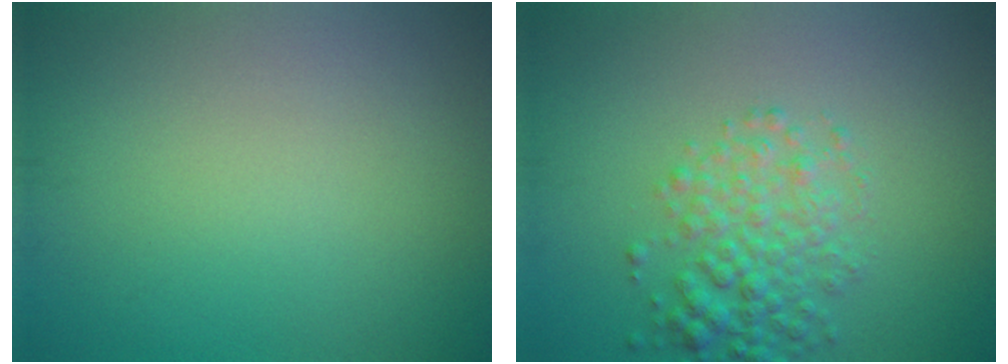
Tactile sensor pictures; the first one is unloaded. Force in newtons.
{"total": 3.8, "press": 3.8, "slide": 0.1}